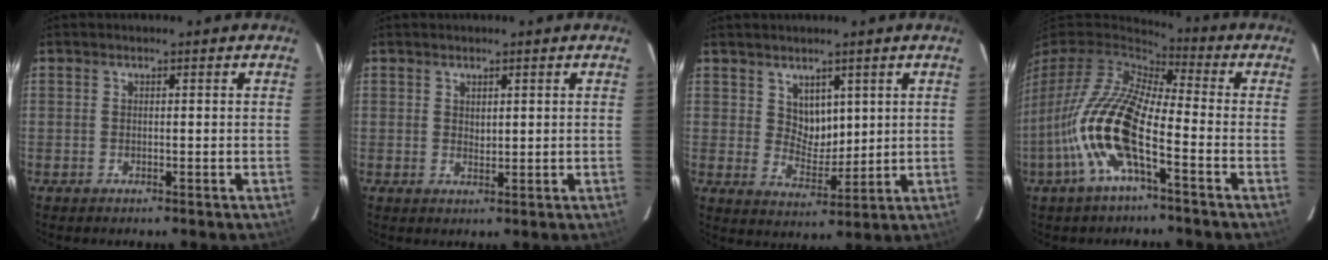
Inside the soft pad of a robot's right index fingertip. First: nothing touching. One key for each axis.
{"total": 1.4, "fx": 0.9, "fy": 0.8, "fz": 0.7, "tx": -0.008, "ty": 0.001, "tz": 0.017}
{"total": 5.3, "fx": 2.8, "fy": 3.9, "fz": 2.2, "tx": -0.028, "ty": 0.000, "tz": 0.059}
{"total": 16.8, "fx": -6.1, "fy": 5.1, "fz": 14.7, "tx": -0.301, "ty": -0.015, "tz": -0.130}